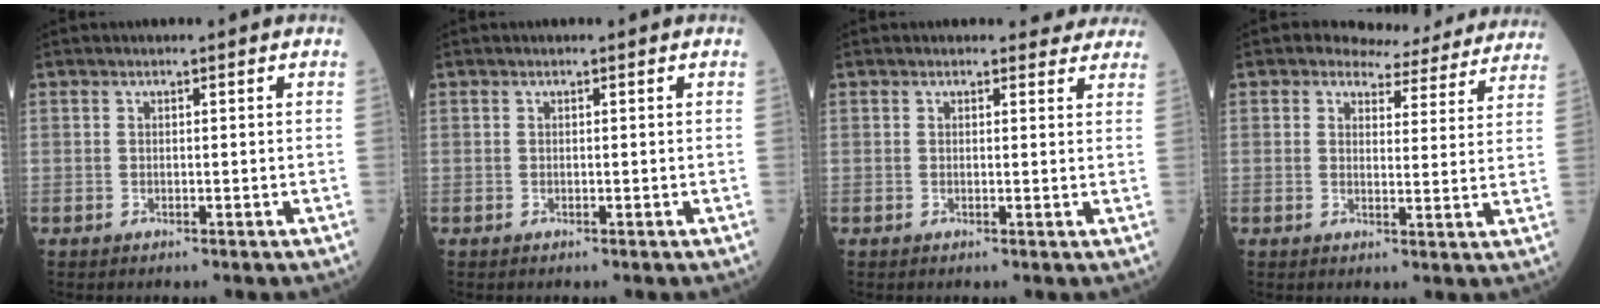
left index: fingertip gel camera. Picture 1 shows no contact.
{"total": 0.0}
{"total": 3.8, "force": [3.6, 1.4, 0.1], "torque": [0.016, -0.004, 0.020]}
{"total": 11.6, "force": [10.7, 4.0, 1.7], "torque": [0.005, -0.007, 0.104]}